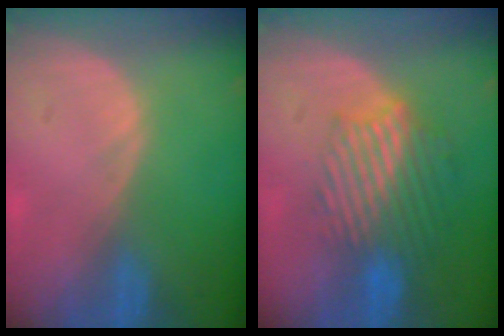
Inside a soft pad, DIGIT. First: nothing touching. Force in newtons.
{"total": 9.5, "press": 8.1, "slide": 4.9}